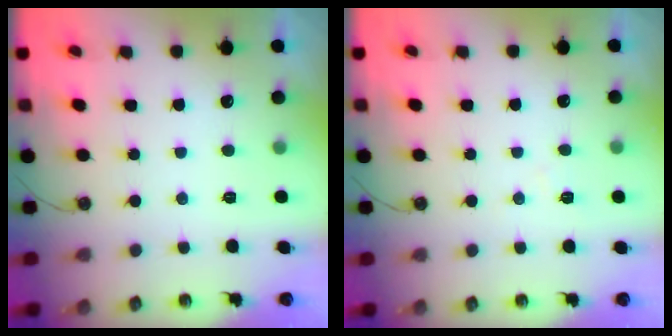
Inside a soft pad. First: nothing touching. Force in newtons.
{"total": 5.8, "press": 5.7, "slide": 0.9}